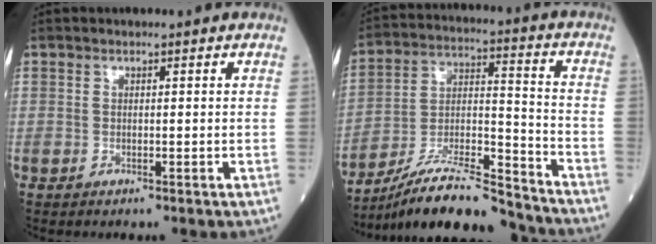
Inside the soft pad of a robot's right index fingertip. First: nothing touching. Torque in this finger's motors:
{"motor_torque": [-0.19, -0.60, 0.09, 0.03]}